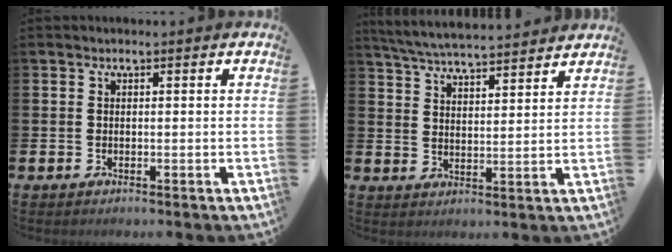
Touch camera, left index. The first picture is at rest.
{"total": 5.6, "force": [5.5, 0.1, 1.1], "torque": [-0.047, -0.032, 0.099]}